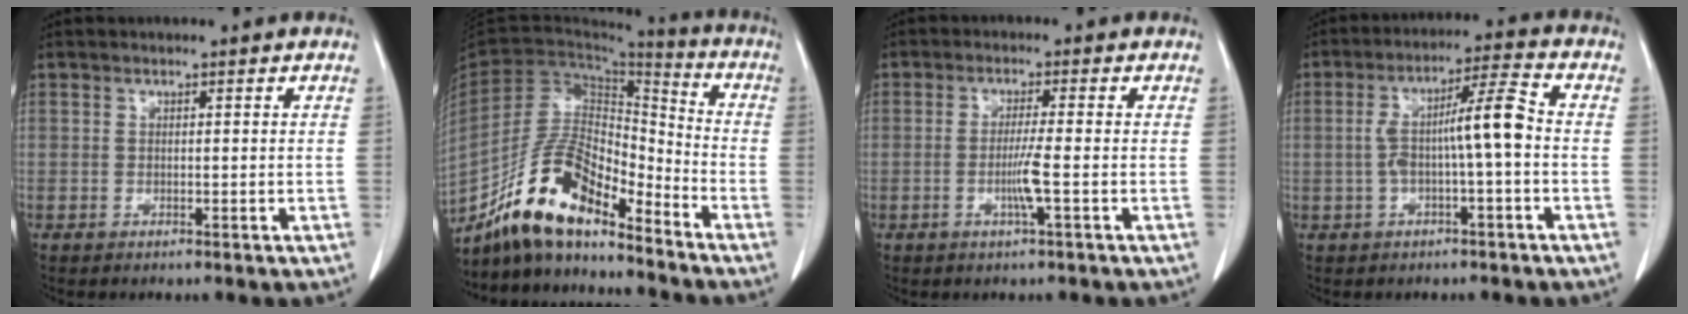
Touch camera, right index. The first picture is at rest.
{"total": 14.3, "force": [-11.4, 4.2, 7.5], "torque": [-0.140, 0.022, -0.208]}
{"total": 3.9, "force": [-1.1, -0.6, 3.8], "torque": [-0.073, -0.007, -0.022]}
{"total": 8.3, "force": [-0.7, 0.6, 8.3], "torque": [-0.150, 0.030, -0.013]}